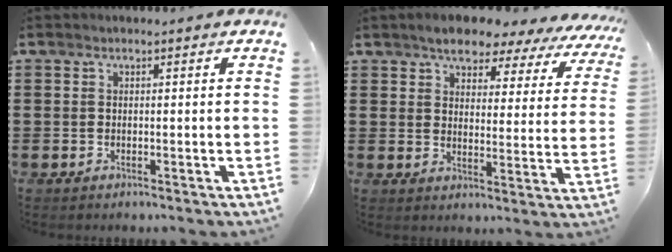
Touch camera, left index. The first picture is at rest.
{"total": 5.3, "force": [4.9, 1.6, 1.3], "torque": [-0.043, -0.022, 0.082]}